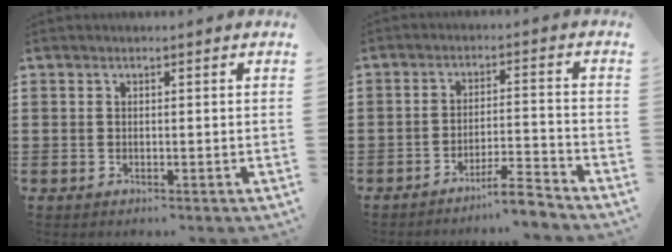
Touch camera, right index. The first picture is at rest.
{"total": 5.4, "force": [-4.9, -0.1, 2.2], "torque": [-0.036, -0.005, -0.093]}